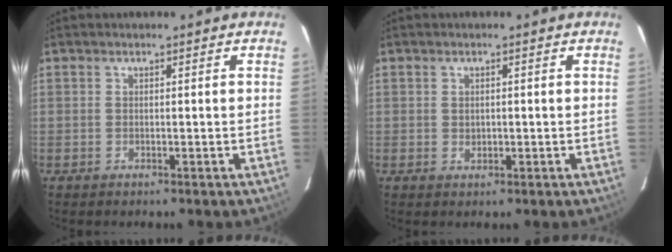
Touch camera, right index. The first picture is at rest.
{"total": 1.1, "force": [0.1, 1.0, 0.6], "torque": [-0.006, 0.004, 0.002]}